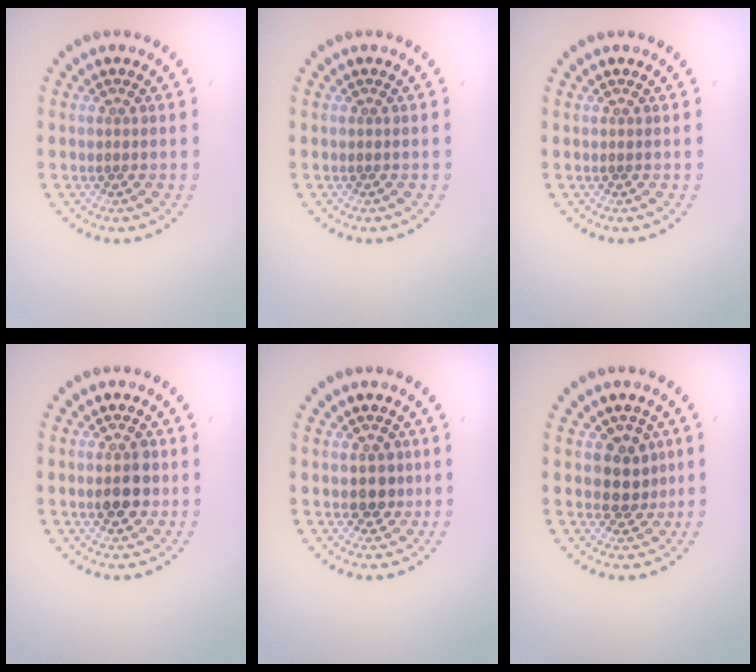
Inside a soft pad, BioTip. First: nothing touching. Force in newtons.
{"total": 0.0}
{"total": 0.0}
{"total": 3.0, "press": 3.0, "slide": 0.2}
{"total": 1.9, "press": 1.7, "slide": 0.8}
{"total": 2.8, "press": 2.5, "slide": 1.3}